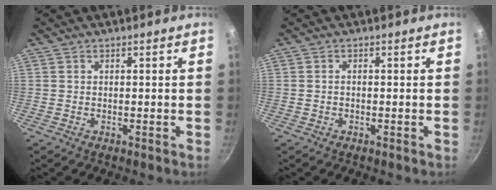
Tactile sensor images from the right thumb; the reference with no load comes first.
{"total": 0.6, "force": [-0.2, 0.4, 0.5], "torque": [-0.011, 0.006, -0.003]}